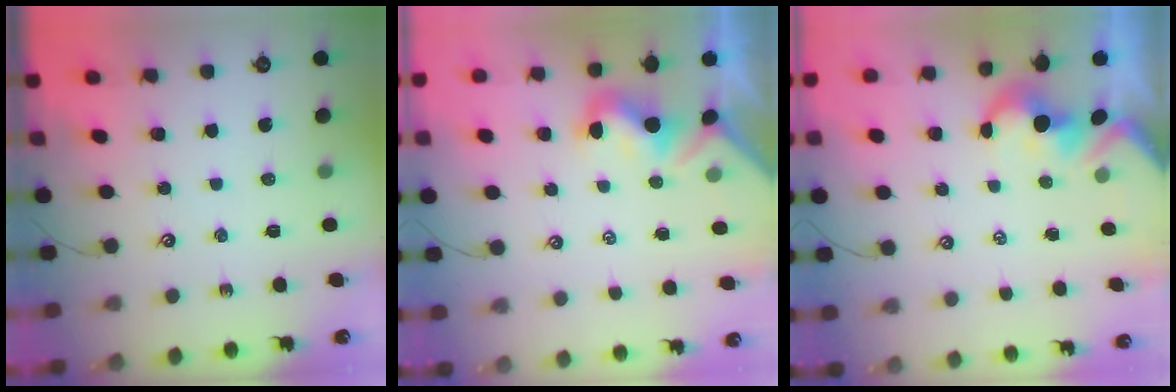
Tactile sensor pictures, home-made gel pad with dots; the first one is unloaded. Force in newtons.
{"total": 1.0, "press": 0.7, "slide": 0.6}
{"total": 1.7, "press": 1.4, "slide": 1.0}